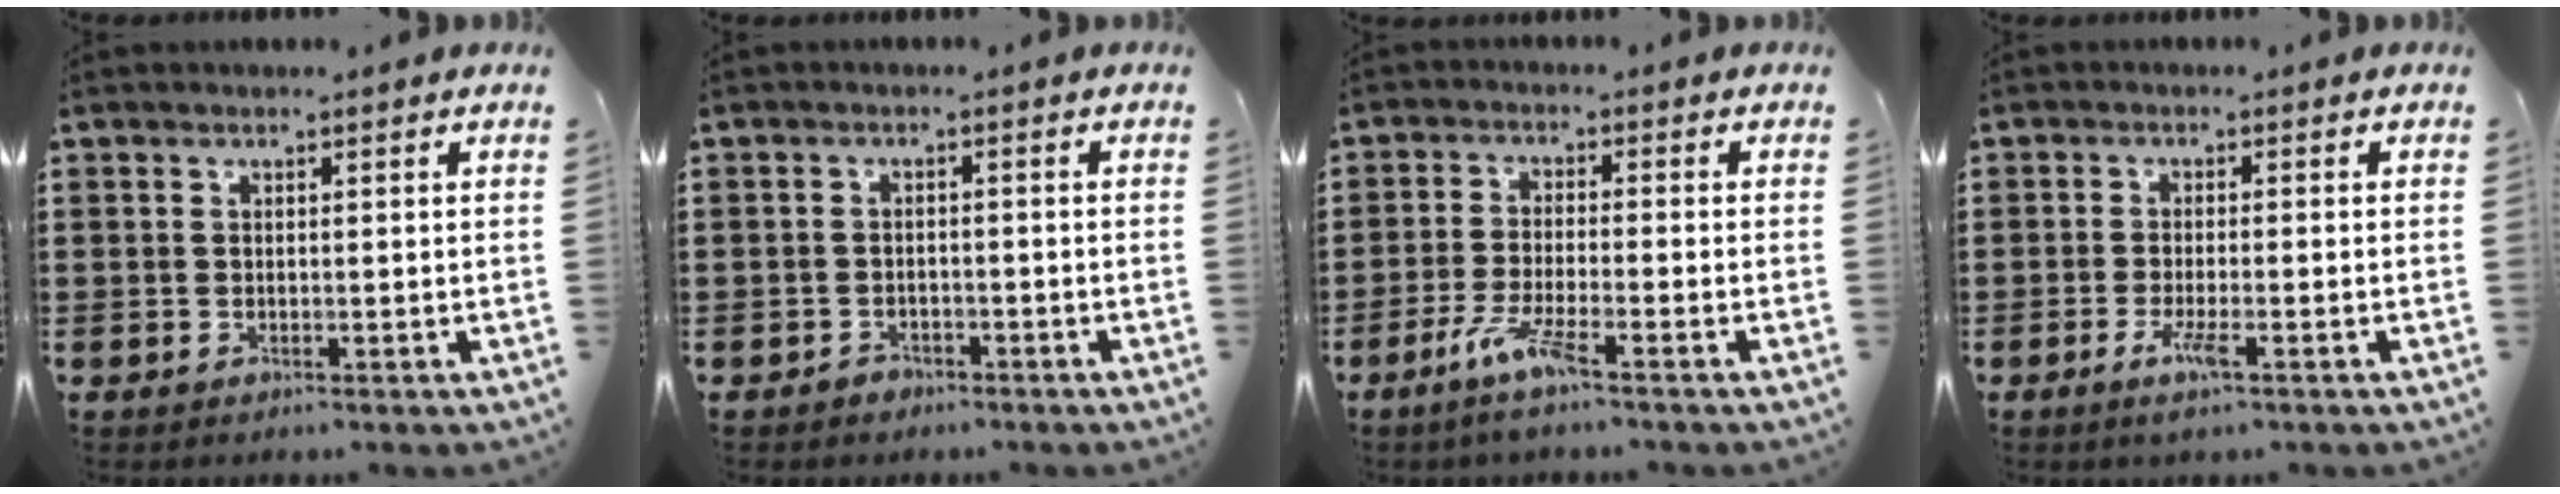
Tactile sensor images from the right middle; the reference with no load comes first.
{"total": 1.6, "force": [-1.4, 0.6, 0.0], "torque": [-0.007, 0.001, -0.032]}
{"total": 5.3, "force": [-3.4, 0.4, 4.1], "torque": [-0.091, -0.012, -0.065]}
{"total": 3.3, "force": [-1.7, 0.4, 2.8], "torque": [-0.067, -0.011, -0.035]}